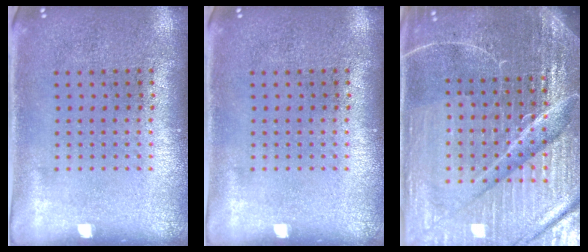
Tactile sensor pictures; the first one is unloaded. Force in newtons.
{"total": 0.0}
{"total": 6.5, "press": 5.8, "slide": 3.0}